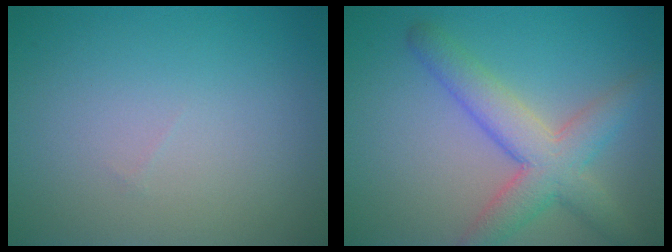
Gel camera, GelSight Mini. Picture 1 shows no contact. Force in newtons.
{"total": 5.5, "press": 5.5, "slide": 0.1}